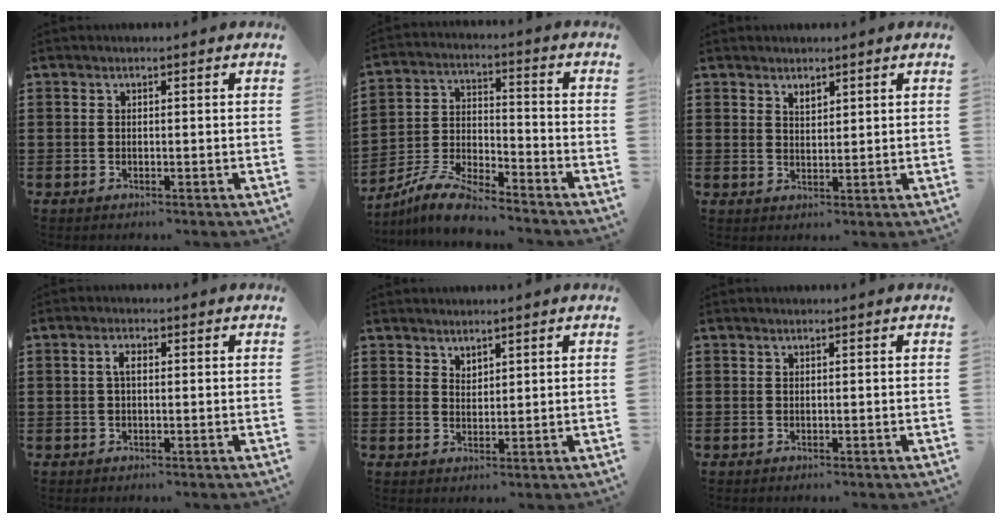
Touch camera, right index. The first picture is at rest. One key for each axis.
{"total": 7.7, "fx": -7.0, "fy": 1.3, "fz": 2.9, "tx": -0.073, "ty": 0.009, "tz": -0.141}
{"total": 1.8, "fx": 1.5, "fy": 0.9, "fz": 0.5, "tx": -0.012, "ty": 0.003, "tz": 0.028}
{"total": 2.0, "fx": 0.2, "fy": 0.9, "fz": 1.8, "tx": -0.037, "ty": 0.005, "tz": 0.001}
{"total": 1.9, "fx": 1.7, "fy": 0.8, "fz": -0.1, "tx": -0.002, "ty": 0.003, "tz": 0.035}
{"total": 0.0}